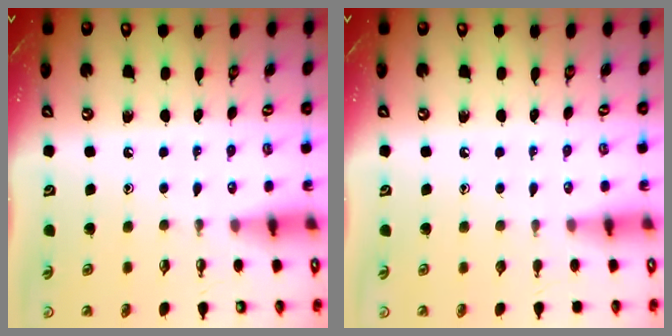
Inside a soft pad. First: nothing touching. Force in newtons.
{"total": 0.0}